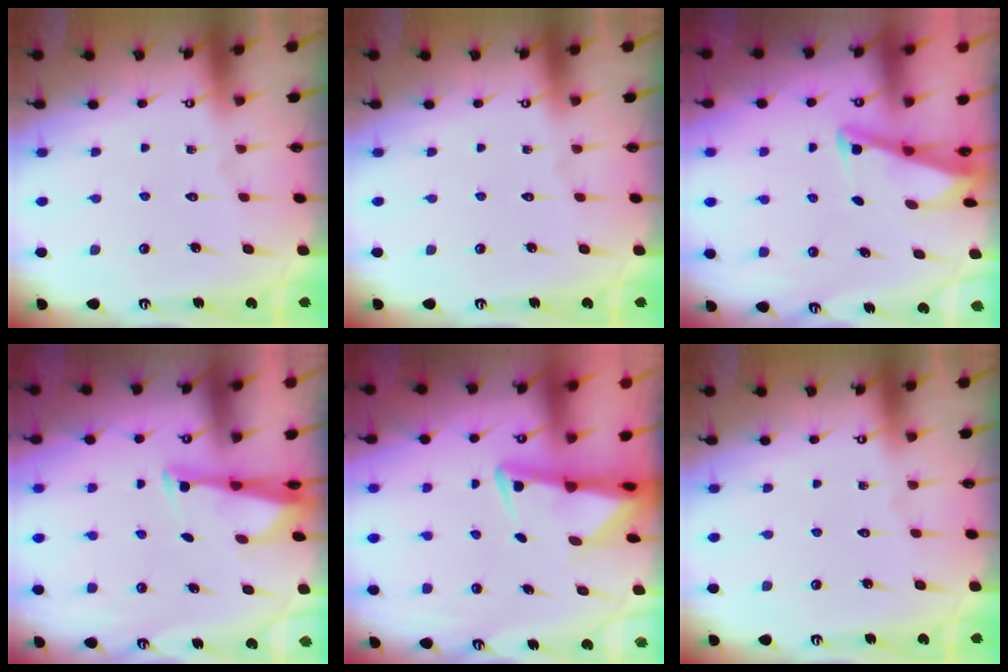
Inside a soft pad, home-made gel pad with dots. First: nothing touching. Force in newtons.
{"total": 0.0}
{"total": 2.8, "press": 2.8, "slide": 0.3}
{"total": 3.1, "press": 3.0, "slide": 0.7}
{"total": 3.3, "press": 3.2, "slide": 0.7}
{"total": 0.0}